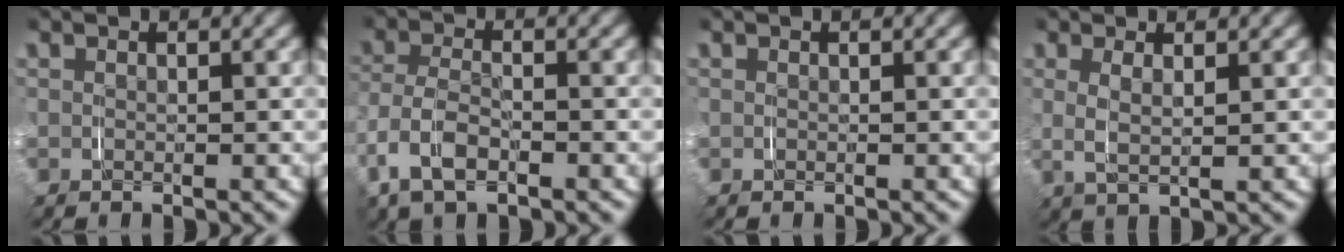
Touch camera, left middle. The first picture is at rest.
{"total": 4.2, "force": [-1.6, 2.6, 2.8], "torque": [-0.079, -0.010, -0.025]}
{"total": 0.0}
{"total": 2.8, "force": [0.8, 1.2, 2.4], "torque": [-0.057, -0.005, 0.021]}